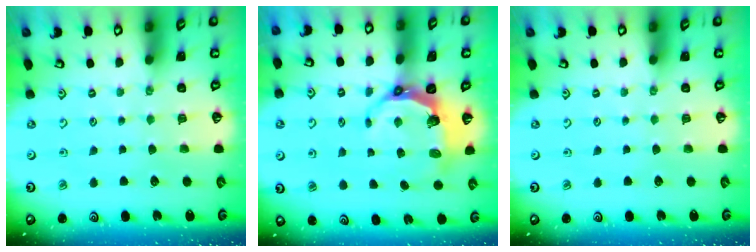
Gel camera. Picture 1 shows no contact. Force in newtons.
{"total": 7.4, "press": 5.9, "slide": 4.6}
{"total": 0.0}